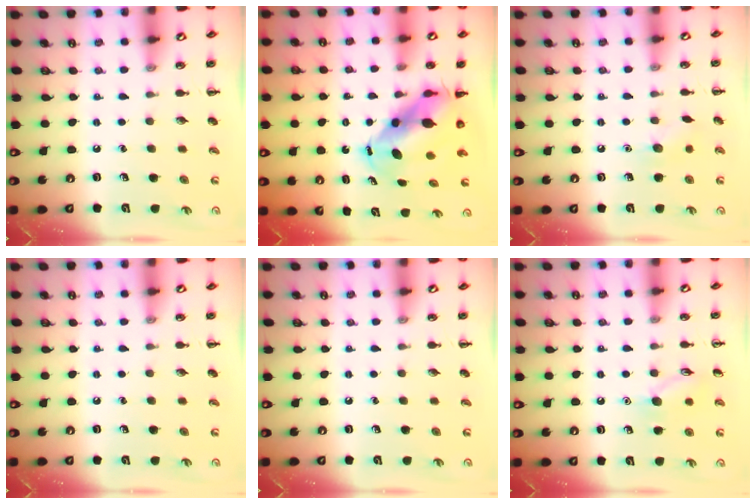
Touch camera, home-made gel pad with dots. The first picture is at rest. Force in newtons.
{"total": 8.5, "press": 8.3, "slide": 2.0}
{"total": 7.1, "press": 6.9, "slide": 1.5}
{"total": 0.0}
{"total": 0.0}
{"total": 8.3, "press": 8.3, "slide": 0.8}